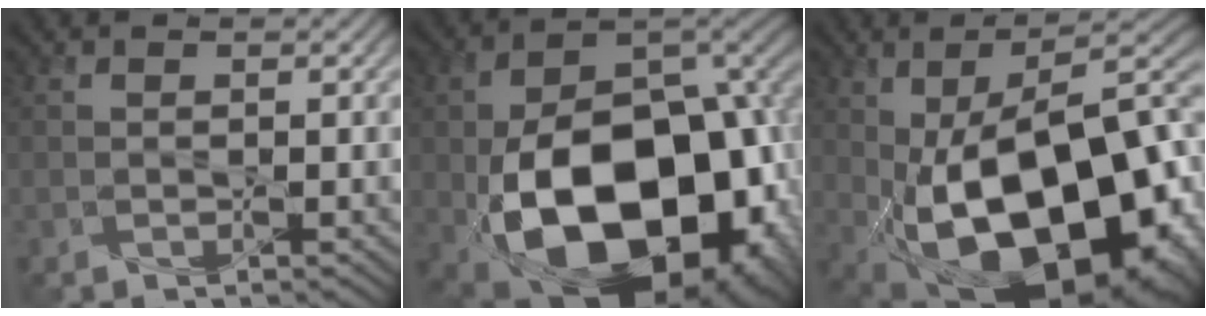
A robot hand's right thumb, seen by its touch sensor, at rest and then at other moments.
{"total": 22.1, "force": [-7.2, 14.1, 15.4], "torque": [-0.275, -0.054, -0.078]}
{"total": 21.5, "force": [-4.1, 11.3, 17.8], "torque": [-0.271, -0.028, -0.047]}